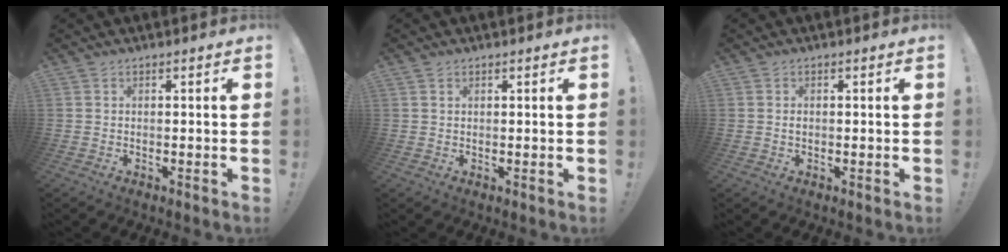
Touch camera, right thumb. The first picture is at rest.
{"total": 1.0, "force": [0.7, 0.7, 0.2], "torque": [0.003, -0.002, 0.011]}
{"total": 0.7, "force": [0.0, 0.5, 0.4], "torque": [-0.011, 0.003, 0.000]}